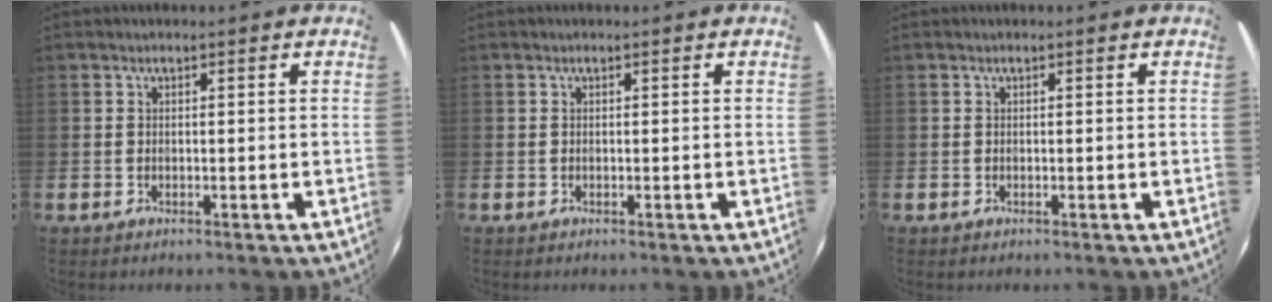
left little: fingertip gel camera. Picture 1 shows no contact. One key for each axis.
{"total": 0.0}
{"total": 0.0}